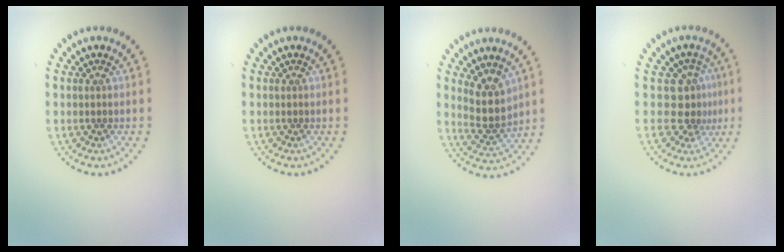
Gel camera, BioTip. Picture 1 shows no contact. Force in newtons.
{"total": 0.0}
{"total": 4.0, "press": 3.7, "slide": 1.5}
{"total": 2.9, "press": 2.1, "slide": 2.0}